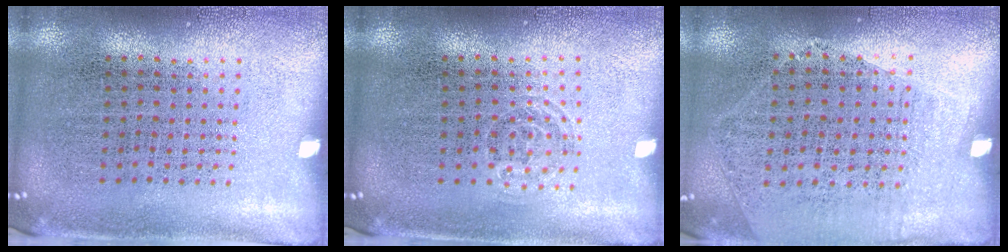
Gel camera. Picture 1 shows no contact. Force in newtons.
{"total": 0.7, "press": 0.5, "slide": 0.5}
{"total": 1.2, "press": 1.0, "slide": 0.7}